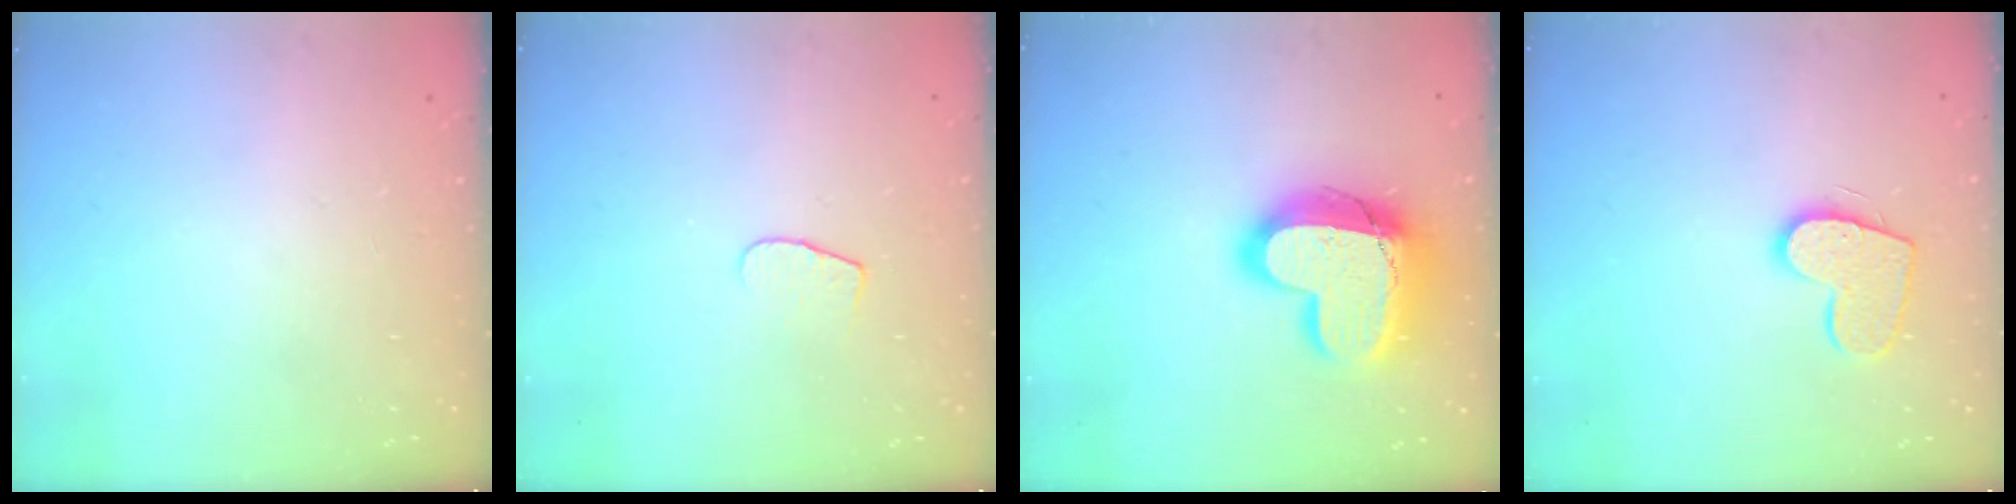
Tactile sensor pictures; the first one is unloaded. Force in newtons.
{"total": 5.4, "press": 5.4, "slide": 0.5}
{"total": 20.3, "press": 20.3, "slide": 1.5}
{"total": 11.1, "press": 11.1, "slide": 0.6}